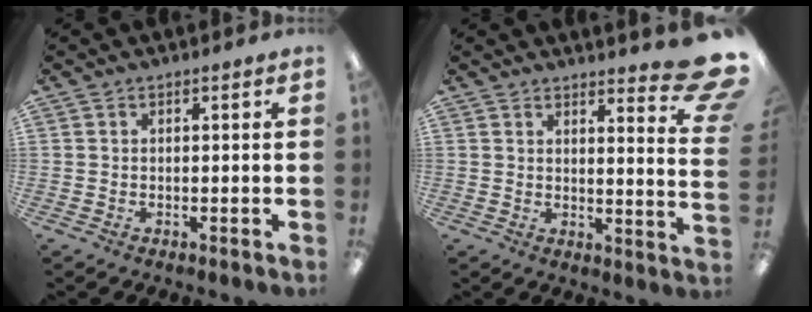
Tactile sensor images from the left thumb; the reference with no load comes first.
{"total": 10.1, "force": [7.2, 2.3, 6.8], "torque": [-0.081, -0.058, 0.121]}